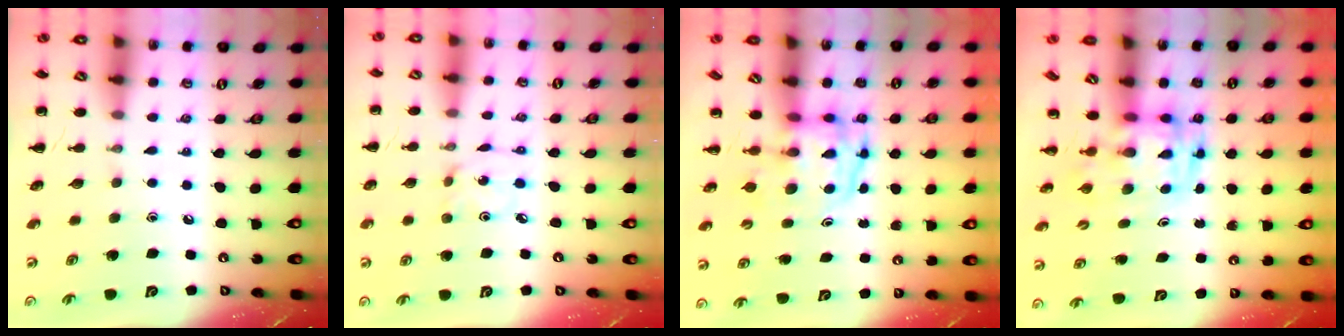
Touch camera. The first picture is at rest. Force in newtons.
{"total": 2.5, "press": 2.5, "slide": 0.5}
{"total": 3.8, "press": 3.8, "slide": 0.6}
{"total": 2.9, "press": 2.9, "slide": 0.6}